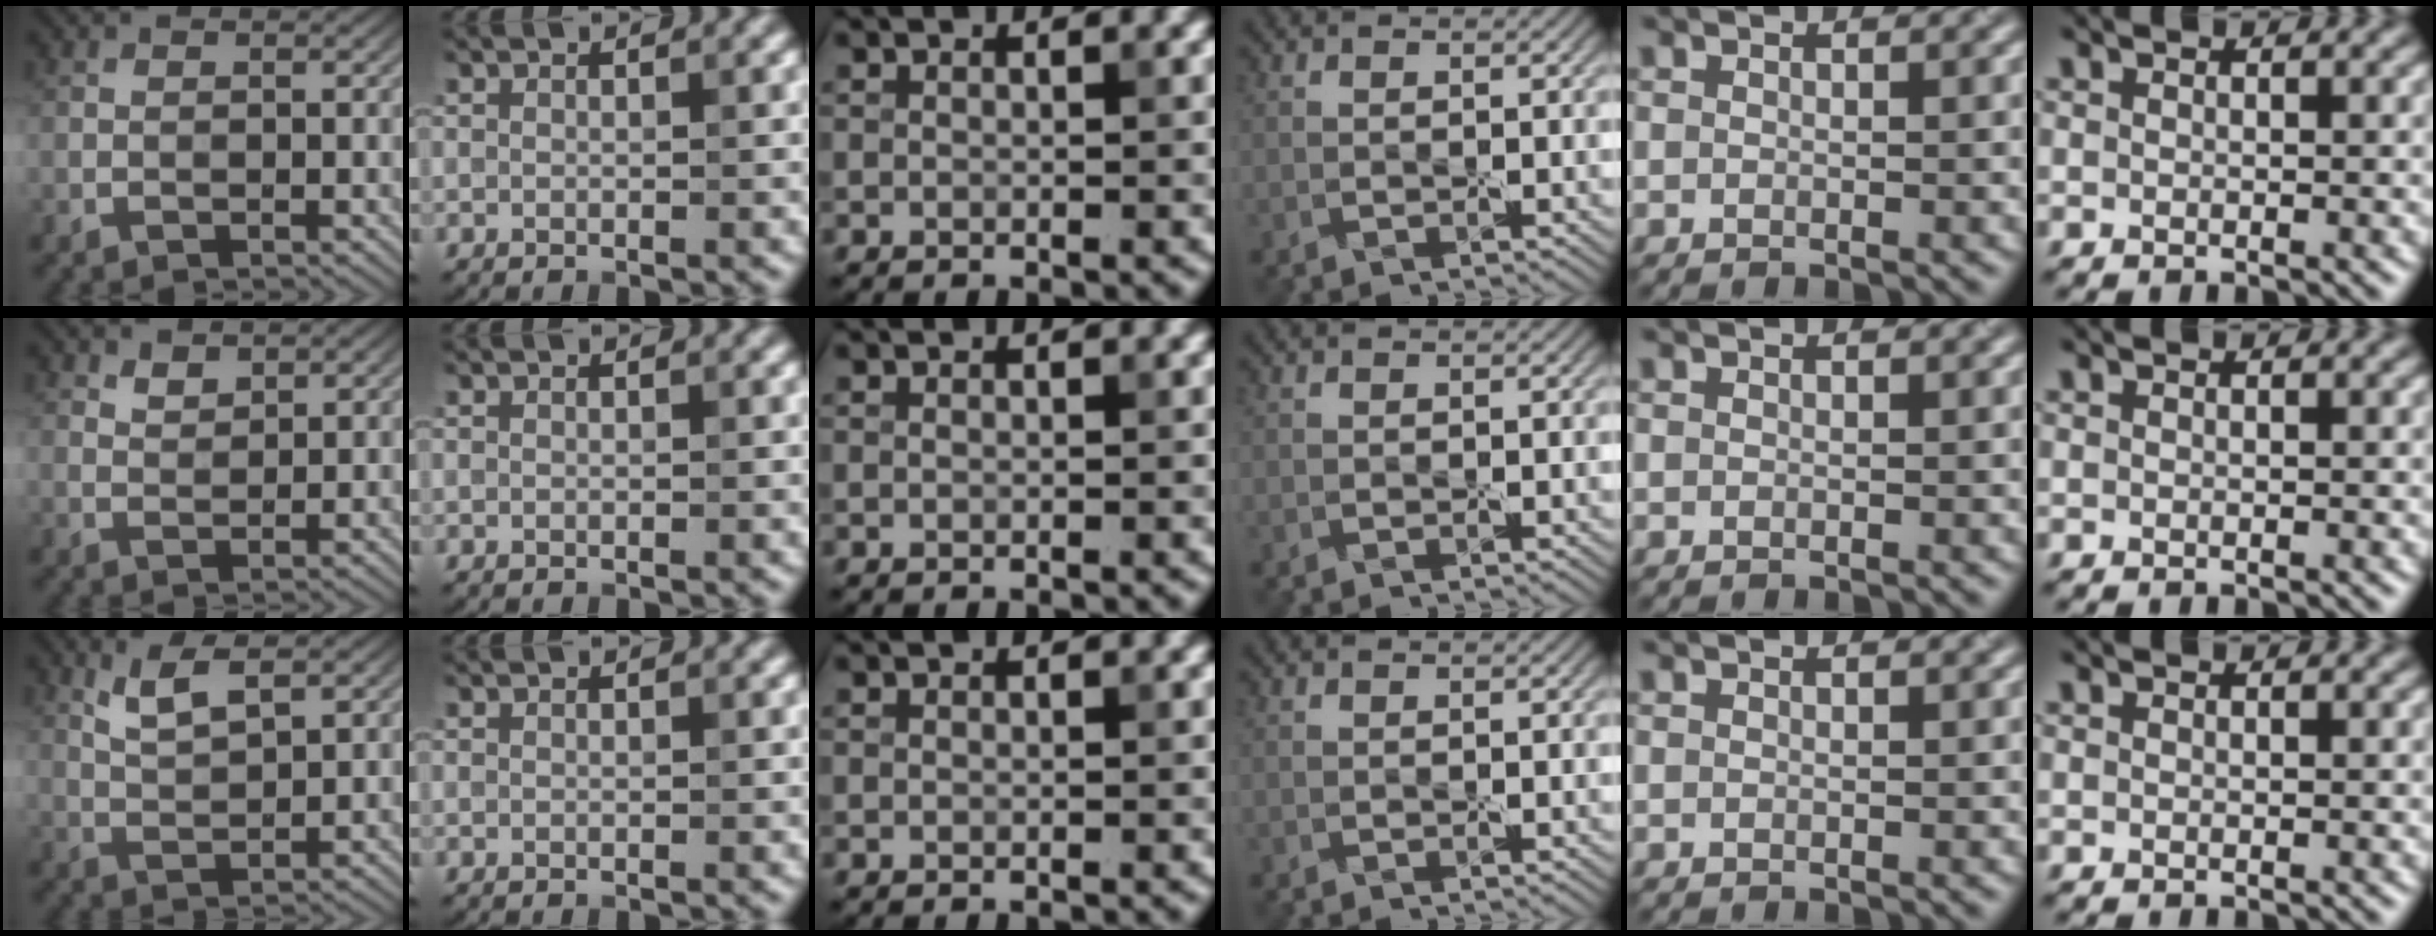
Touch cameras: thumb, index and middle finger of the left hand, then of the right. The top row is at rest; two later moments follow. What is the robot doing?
{"motion": "peel", "object": "bandage"}